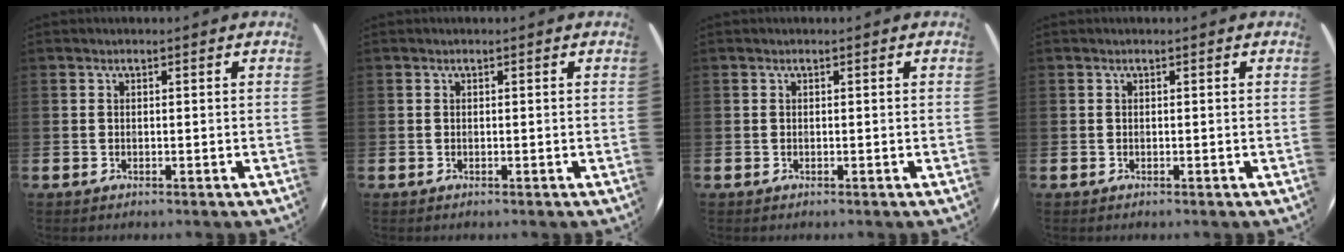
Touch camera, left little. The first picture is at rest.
{"total": 0.0}
{"total": 0.0}
{"total": 0.0}